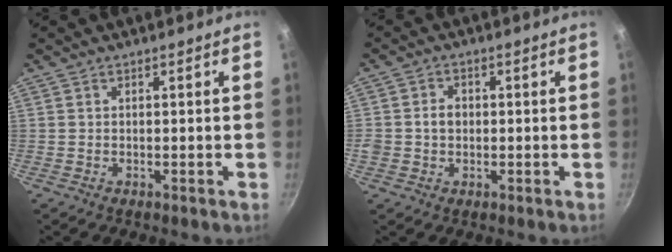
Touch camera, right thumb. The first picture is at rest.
{"total": 3.5, "force": [-0.1, 3.0, 1.8], "torque": [-0.015, 0.009, -0.005]}